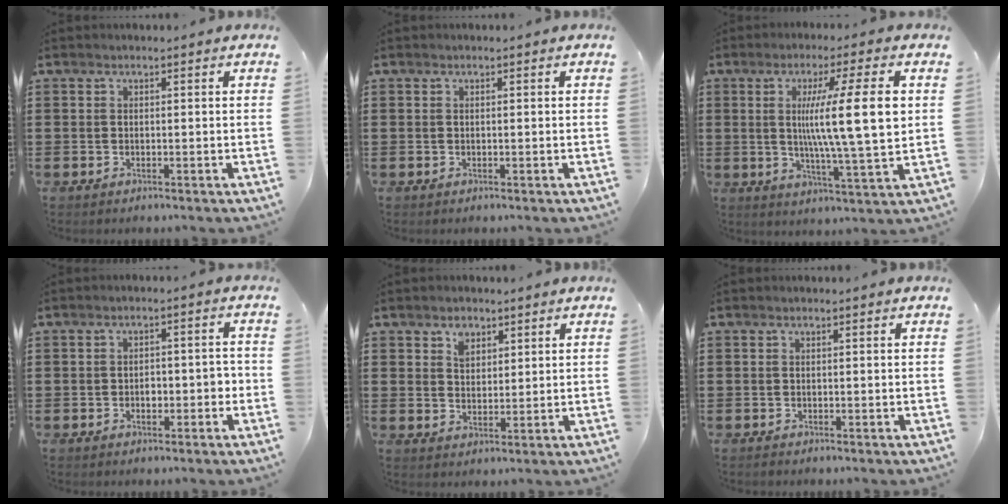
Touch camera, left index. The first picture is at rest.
{"total": 0.0}
{"total": 12.6, "force": [2.1, 1.2, 12.4], "torque": [-0.212, 0.000, 0.028]}
{"total": 2.5, "force": [-1.0, 1.3, 1.9], "torque": [-0.037, 0.007, -0.021]}
{"total": 3.3, "force": [2.3, 2.2, 1.0], "torque": [-0.009, -0.002, 0.039]}
{"total": 0.0}